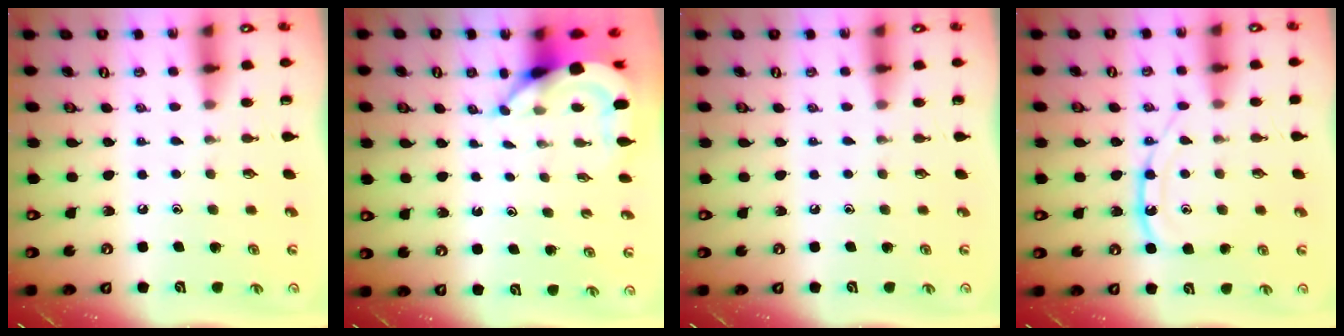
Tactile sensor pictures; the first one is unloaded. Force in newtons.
{"total": 5.3, "press": 5.2, "slide": 0.5}
{"total": 0.0}
{"total": 12.5, "press": 12.5, "slide": 1.0}